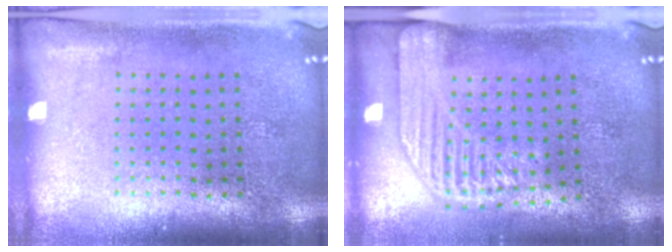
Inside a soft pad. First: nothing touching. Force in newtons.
{"total": 2.2, "press": 1.9, "slide": 1.2}